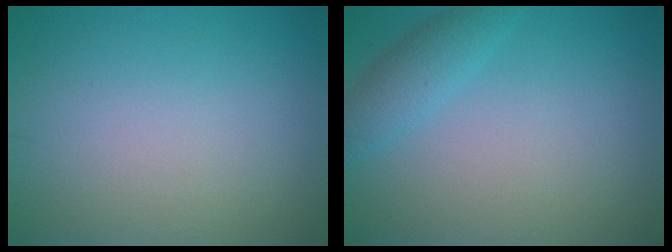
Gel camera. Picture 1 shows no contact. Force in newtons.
{"total": 2.4, "press": 2.4, "slide": 0.1}